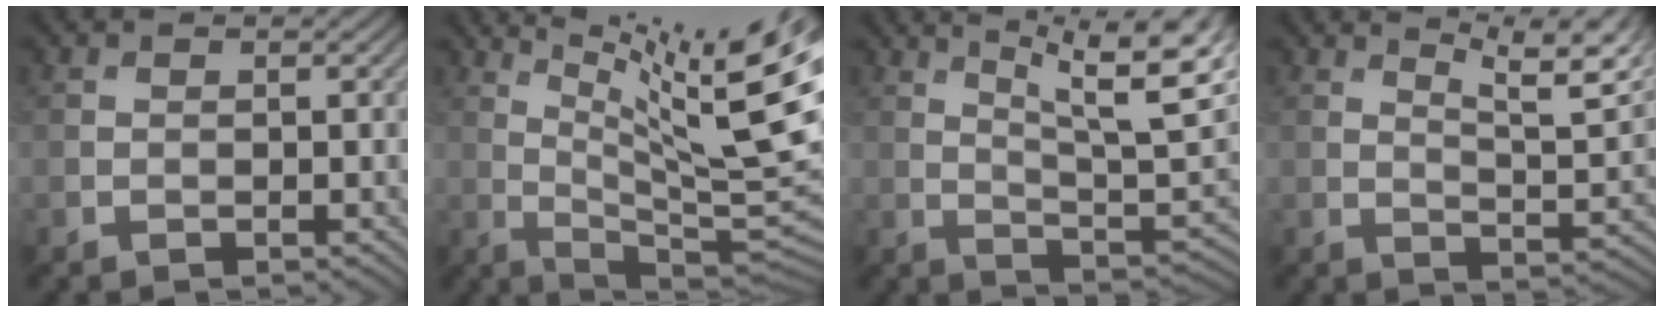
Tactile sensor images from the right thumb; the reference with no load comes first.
{"total": 15.8, "force": [7.1, 2.9, 13.8], "torque": [-0.209, -0.002, 0.129]}
{"total": 15.9, "force": [9.0, 4.4, 12.4], "torque": [-0.201, 0.018, 0.139]}
{"total": 9.7, "force": [6.8, 2.1, 6.6], "torque": [-0.110, 0.000, 0.102]}